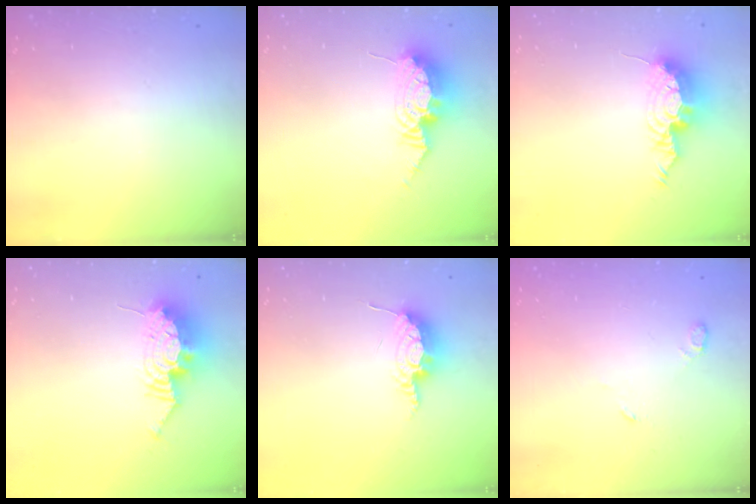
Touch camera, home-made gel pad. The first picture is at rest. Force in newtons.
{"total": 9.8, "press": 9.8, "slide": 0.9}
{"total": 11.4, "press": 11.4, "slide": 1.1}
{"total": 13.9, "press": 13.8, "slide": 1.2}
{"total": 8.9, "press": 8.8, "slide": 0.9}
{"total": 3.6, "press": 3.5, "slide": 0.7}